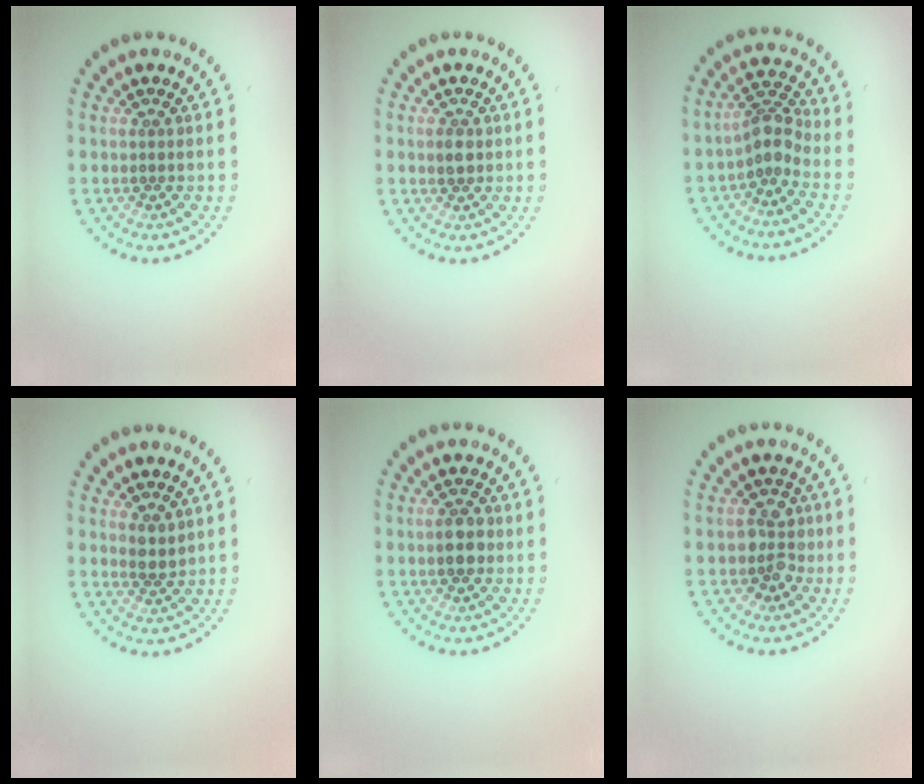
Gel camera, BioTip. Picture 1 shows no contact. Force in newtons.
{"total": 1.5, "press": 1.5, "slide": 0.1}
{"total": 2.9, "press": 2.2, "slide": 1.8}
{"total": 1.8, "press": 1.6, "slide": 0.9}
{"total": 2.5, "press": 2.5, "slide": 0.1}
{"total": 2.8, "press": 2.6, "slide": 1.1}